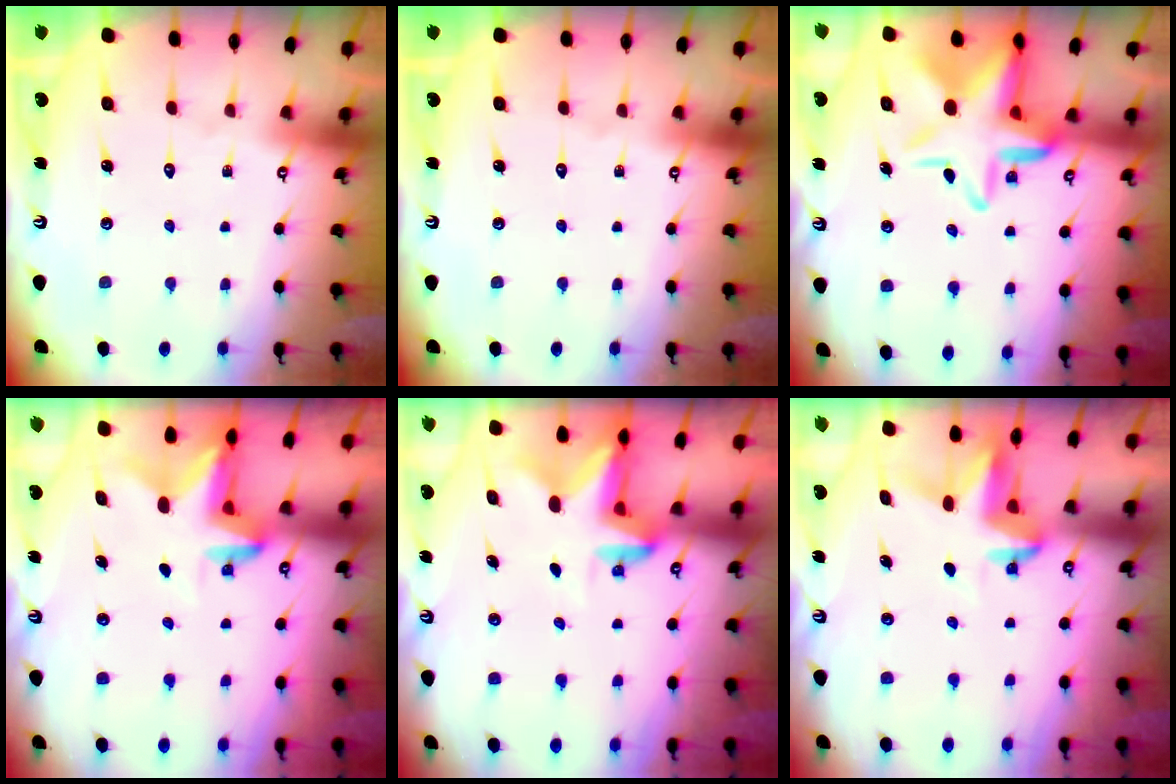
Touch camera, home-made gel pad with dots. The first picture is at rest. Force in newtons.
{"total": 0.0}
{"total": 13.6, "press": 13.3, "slide": 2.8}
{"total": 3.0, "press": 3.0, "slide": 0.3}
{"total": 2.5, "press": 2.4, "slide": 0.4}
{"total": 3.9, "press": 3.8, "slide": 0.3}